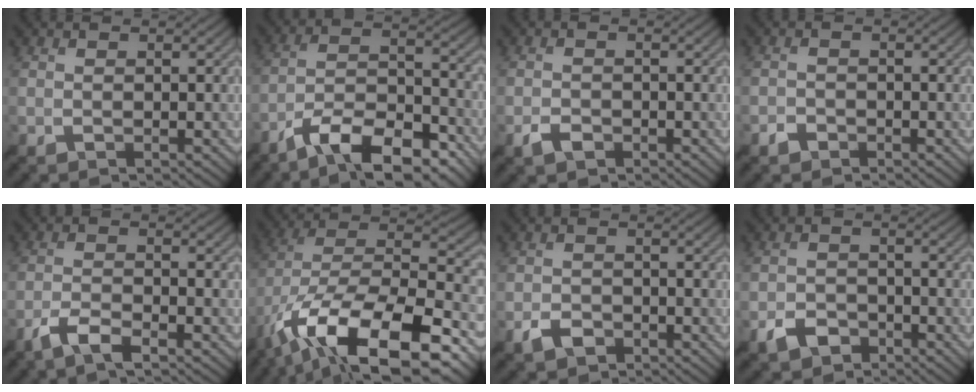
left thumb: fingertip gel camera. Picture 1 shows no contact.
{"total": 13.0, "force": [-9.1, 4.2, 8.2], "torque": [-0.143, 0.005, -0.171]}
{"total": 2.0, "force": [-1.3, 1.1, 1.0], "torque": [-0.019, -0.001, -0.029]}
{"total": 1.5, "force": [-1.2, 1.0, 0.3], "torque": [0.000, 0.001, -0.027]}
{"total": 4.4, "force": [-3.1, 0.8, 3.0], "torque": [-0.065, -0.002, -0.070]}
{"total": 19.3, "force": [-8.2, 9.3, 14.8], "torque": [-0.306, -0.018, -0.134]}
{"total": 2.7, "force": [-1.7, 1.6, 1.3], "torque": [-0.023, -0.001, -0.037]}
{"total": 3.7, "force": [-2.5, 2.1, 1.6], "torque": [-0.029, -0.004, -0.057]}